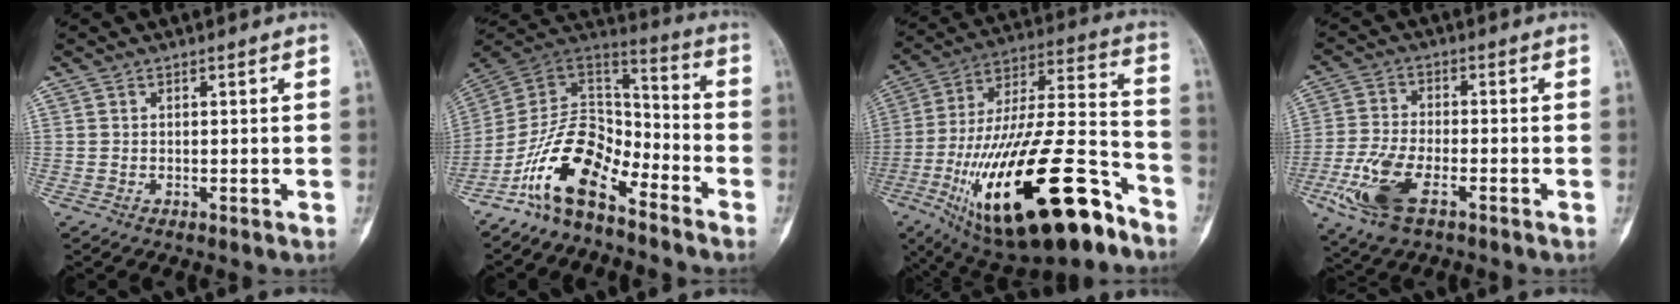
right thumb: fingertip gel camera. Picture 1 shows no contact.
{"total": 15.4, "force": [-9.9, 7.3, 9.3], "torque": [-0.153, 0.099, -0.193]}
{"total": 34.7, "force": [-16.3, 12.6, 28.0], "torque": [-0.500, 0.055, -0.260]}
{"total": 11.0, "force": [-4.8, 4.8, 8.6], "torque": [-0.198, 0.004, -0.090]}